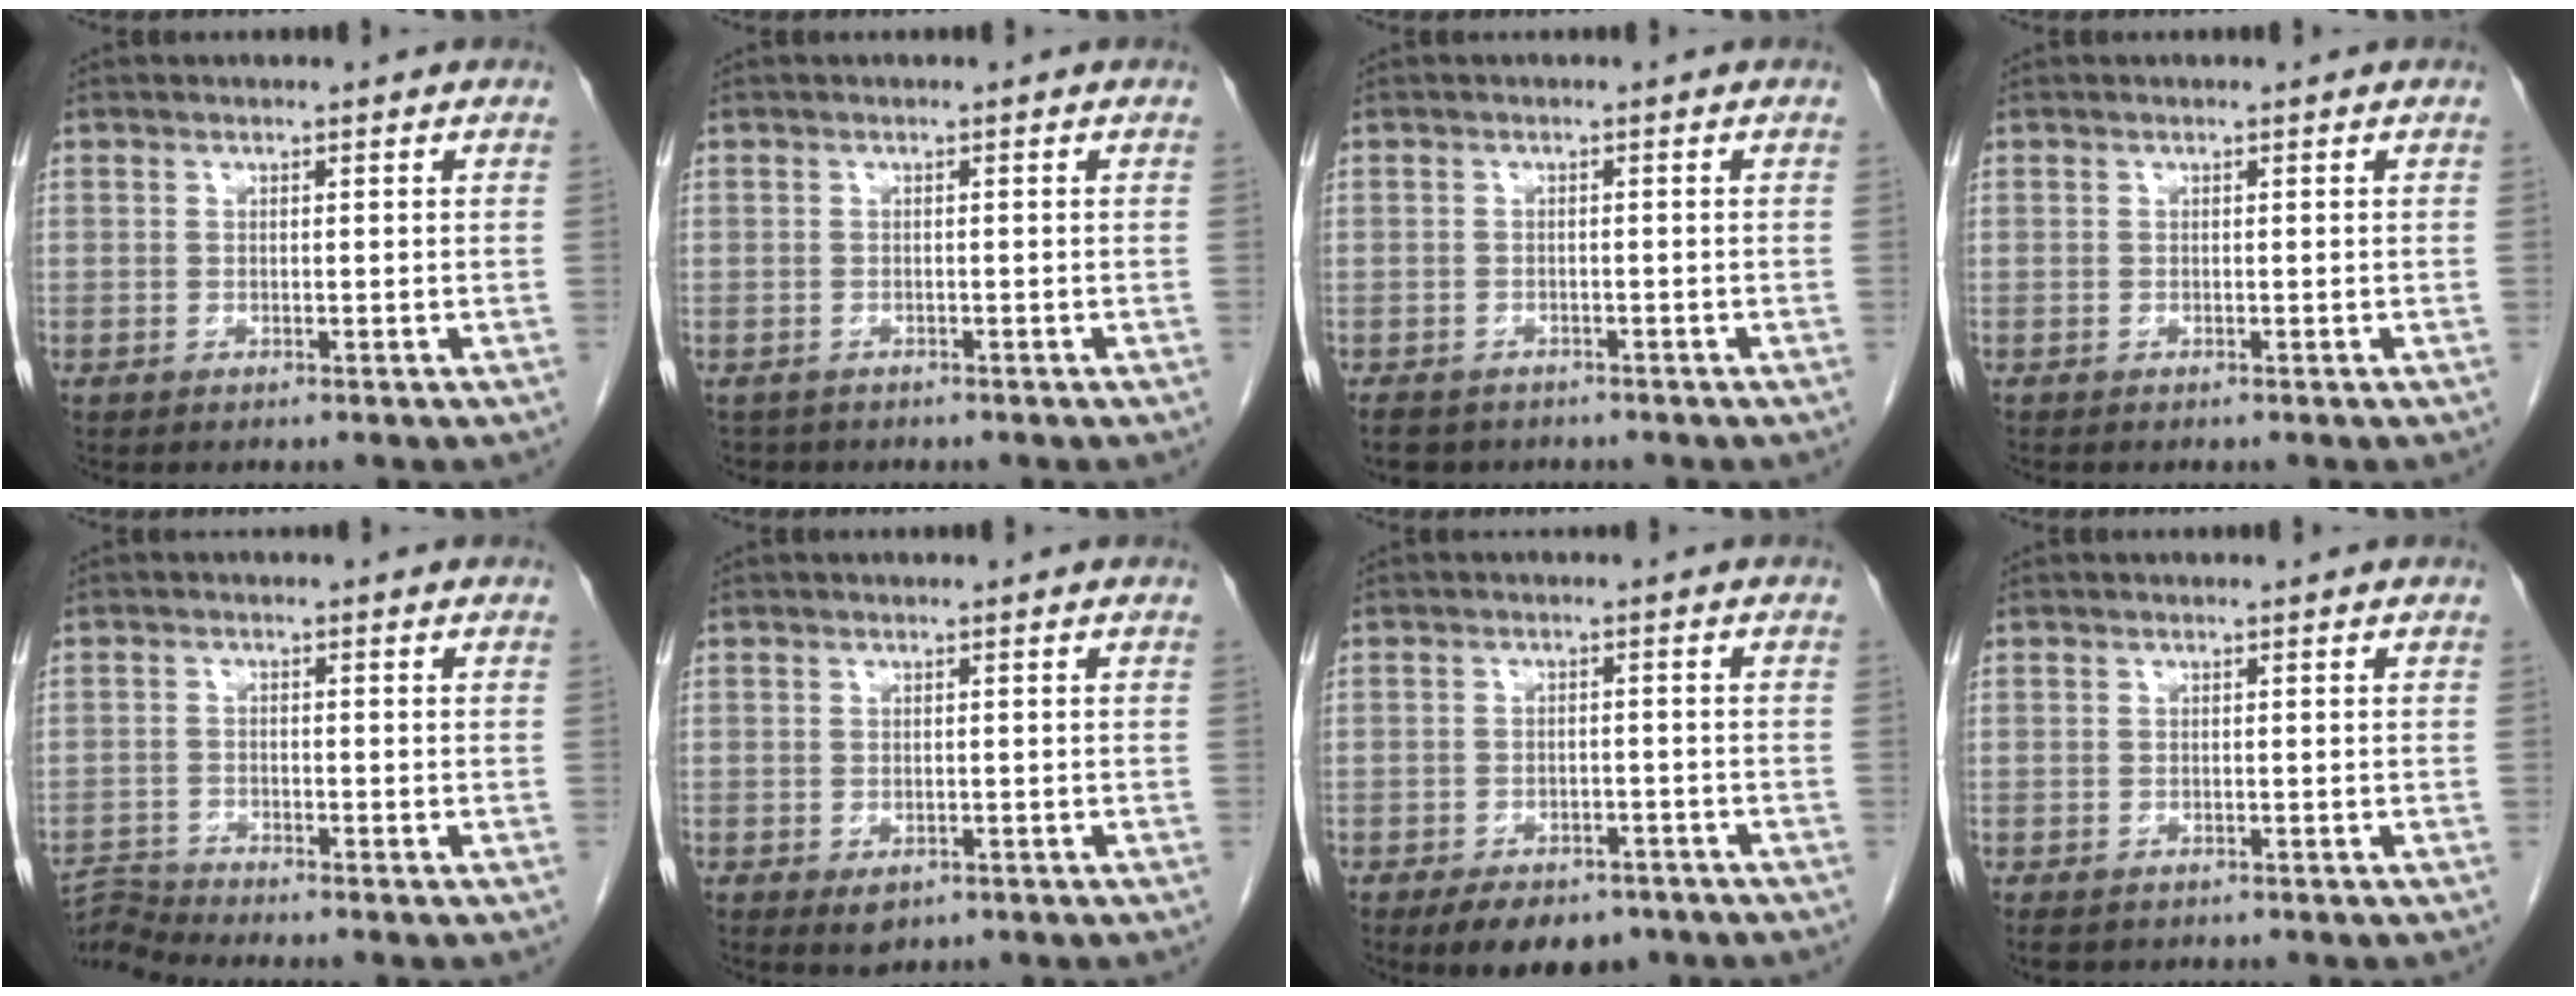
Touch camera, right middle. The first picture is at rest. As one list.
[{"total": 1.7, "force": [-1.4, 0.9, -0.1], "torque": [-0.006, -0.001, -0.023]}, {"total": 5.0, "force": [-4.0, 2.6, 1.4], "torque": [-0.020, -0.002, -0.054]}, {"total": 0.0}, {"total": 4.4, "force": [-3.9, -1.7, -0.9], "torque": [0.010, -0.007, -0.073]}, {"total": 1.9, "force": [-0.8, 1.2, 1.2], "torque": [-0.012, -0.001, 0.001]}, {"total": 8.4, "force": [-6.2, 4.3, 3.8], "torque": [-0.047, 0.002, -0.086]}, {"total": 2.1, "force": [-1.6, 1.2, 0.8], "torque": [-0.011, -0.003, -0.018]}]